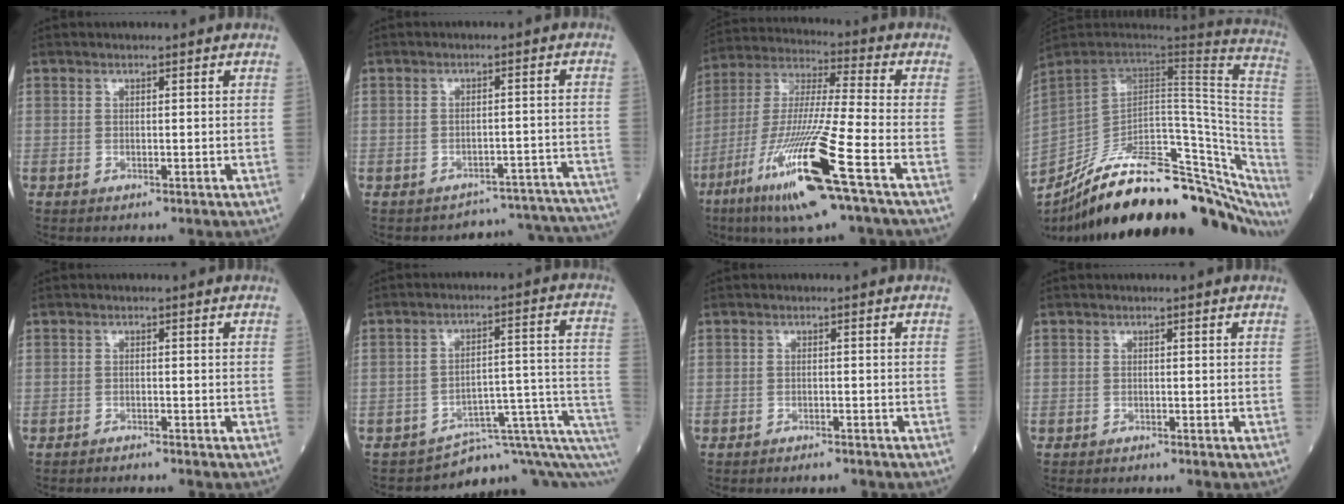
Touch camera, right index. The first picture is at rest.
{"total": 12.6, "force": [-12.4, 1.8, -0.8], "torque": [0.036, 0.042, -0.138]}
{"total": 19.0, "force": [-8.9, -0.1, 16.8], "torque": [-0.366, -0.044, -0.170]}
{"total": 32.8, "force": [-23.7, 9.6, 20.5], "torque": [-0.237, -0.021, -0.336]}
{"total": 2.8, "force": [-2.7, -0.1, 0.7], "torque": [-0.009, -0.004, -0.038]}
{"total": 11.3, "force": [-10.4, 1.6, 4.1], "torque": [-0.030, 0.072, -0.132]}
{"total": 2.2, "force": [-2.0, 0.4, 0.7], "torque": [-0.013, -0.003, -0.026]}
{"total": 1.7, "force": [-1.6, 0.4, 0.3], "torque": [-0.007, -0.002, -0.025]}